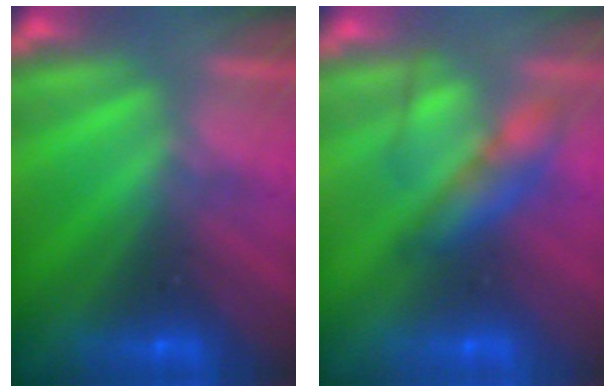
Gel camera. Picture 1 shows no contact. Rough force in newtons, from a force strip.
{"total": 2.3}